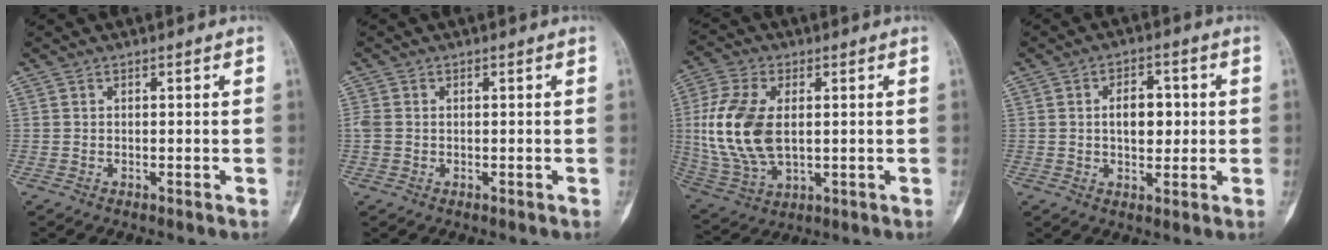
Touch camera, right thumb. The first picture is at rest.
{"total": 2.1, "force": [0.1, 1.7, 1.3], "torque": [-0.037, 0.003, 0.002]}
{"total": 16.1, "force": [1.3, 9.4, 13.0], "torque": [-0.277, -0.006, 0.035]}
{"total": 7.0, "force": [0.7, 4.4, 5.5], "torque": [-0.058, 0.005, 0.011]}